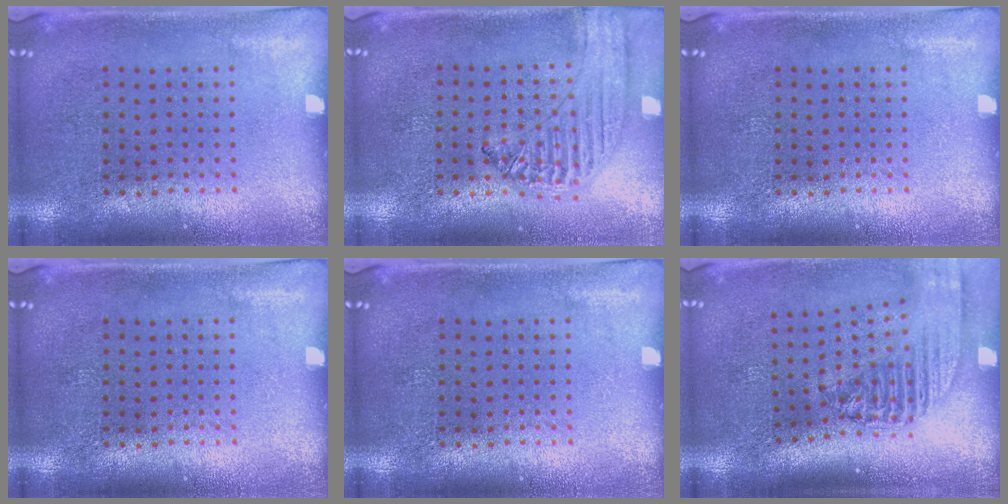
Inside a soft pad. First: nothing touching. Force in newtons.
{"total": 1.3, "press": 1.3, "slide": 0.2}
{"total": 0.0}
{"total": 0.0}
{"total": 0.0}
{"total": 2.1, "press": 1.7, "slide": 1.3}